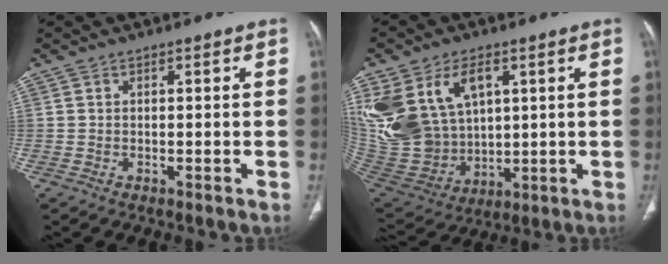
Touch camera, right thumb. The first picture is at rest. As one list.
[{"total": 21.8, "force": [7.3, 15.0, 14.1], "torque": [-0.297, -0.012, 0.165]}]